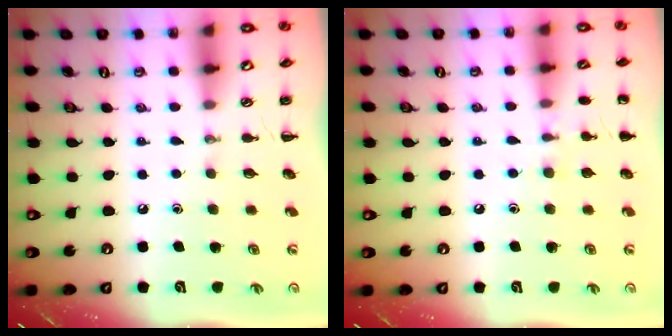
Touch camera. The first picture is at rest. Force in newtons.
{"total": 5.5, "press": 5.3, "slide": 1.6}